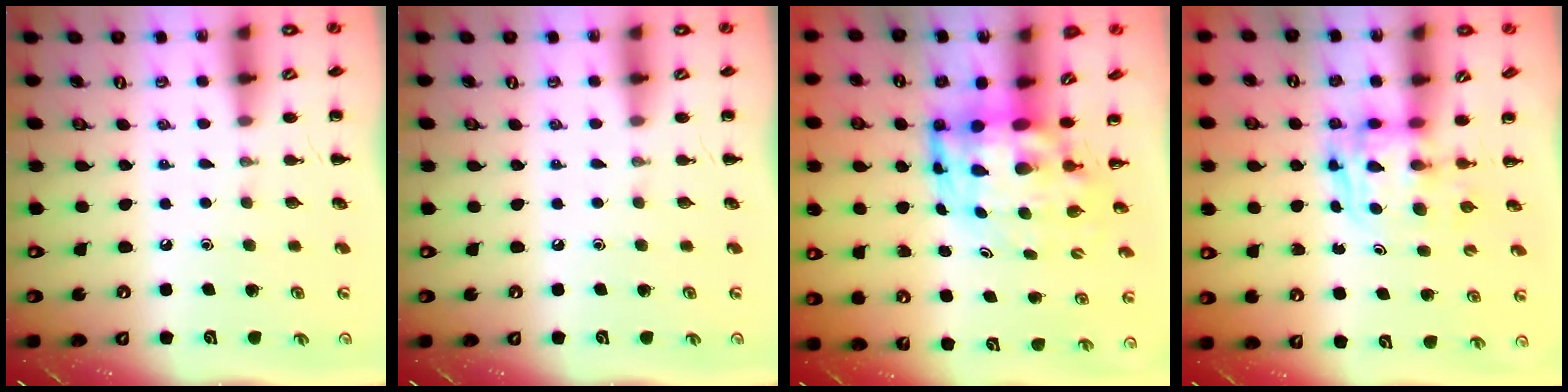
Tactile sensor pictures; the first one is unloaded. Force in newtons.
{"total": 0.0}
{"total": 7.4, "press": 7.1, "slide": 2.2}
{"total": 2.7, "press": 2.7, "slide": 0.2}